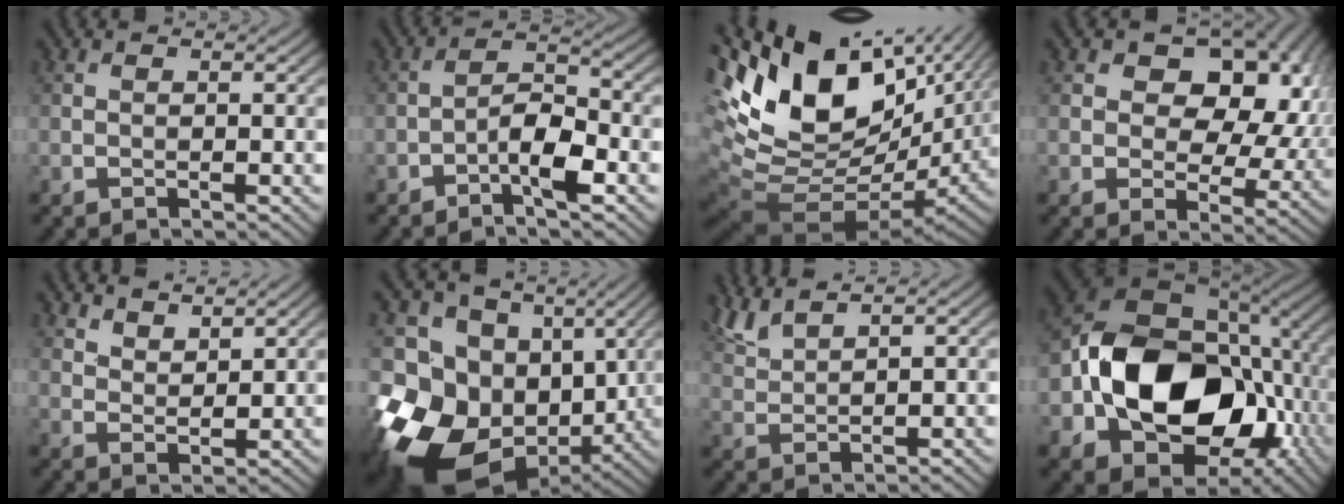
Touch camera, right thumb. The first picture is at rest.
{"total": 5.3, "force": [-2.9, 1.7, 4.1], "torque": [-0.071, 0.014, -0.061]}
{"total": 18.2, "force": [6.4, 9.3, 14.3], "torque": [-0.279, -0.011, 0.146]}
{"total": 14.2, "force": [3.7, 9.6, 9.8], "torque": [-0.129, 0.017, 0.052]}
{"total": 4.4, "force": [3.7, 1.6, 1.7], "torque": [-0.041, -0.018, 0.089]}
{"total": 18.2, "force": [-3.2, 14.2, 10.9], "torque": [-0.253, -0.044, -0.025]}
{"total": 4.6, "force": [3.8, 0.8, 2.5], "torque": [-0.066, 0.011, 0.085]}
{"total": 18.1, "force": [-2.1, 13.4, 12.0], "torque": [-0.227, -0.030, -0.028]}